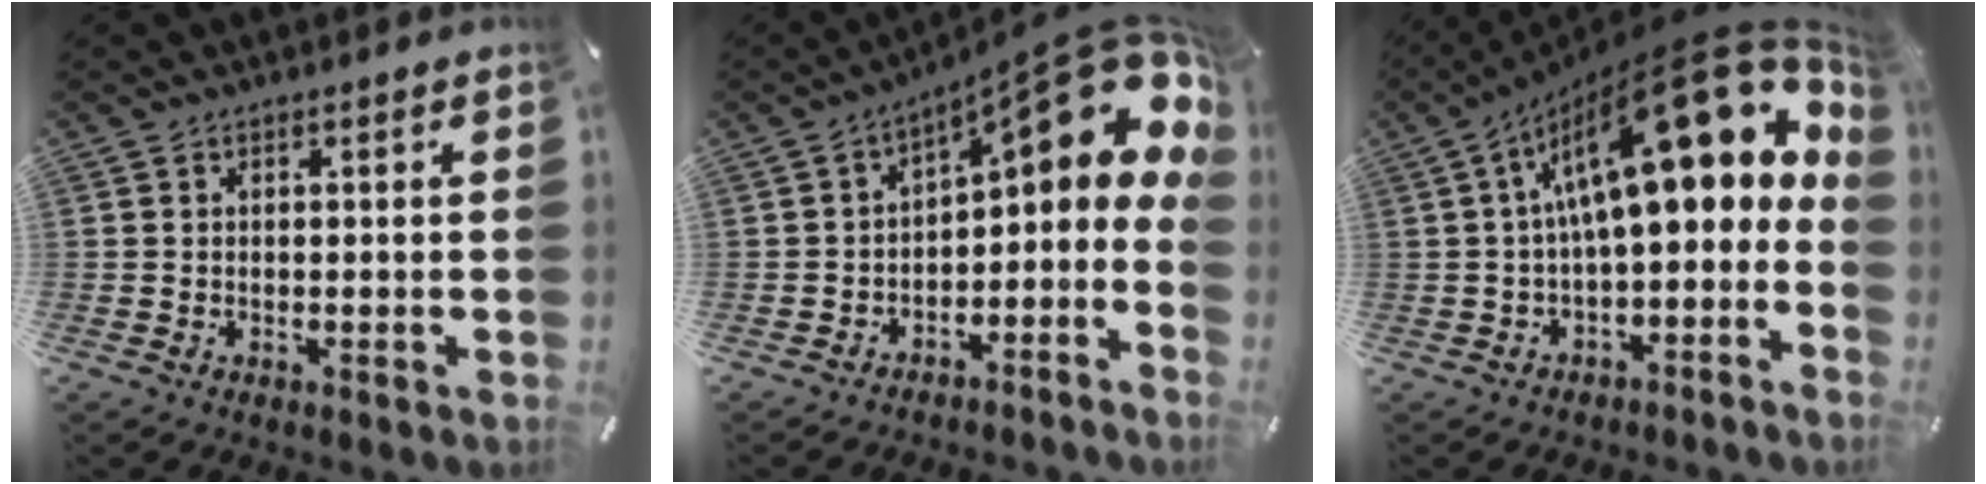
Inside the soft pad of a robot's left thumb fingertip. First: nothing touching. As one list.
[{"total": 16.3, "force": [6.9, 7.0, 13.0], "torque": [-0.157, -0.059, 0.115]}, {"total": 27.0, "force": [8.4, 10.3, 23.5], "torque": [-0.369, -0.063, 0.140]}]